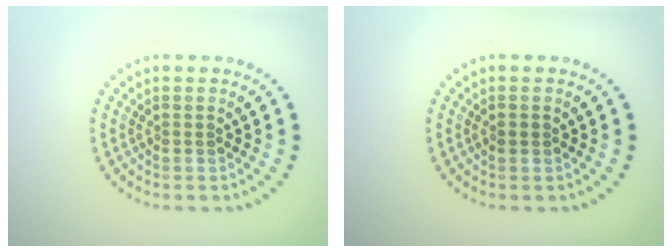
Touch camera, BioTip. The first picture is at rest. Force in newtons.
{"total": 0.8, "press": 0.8, "slide": 0.0}